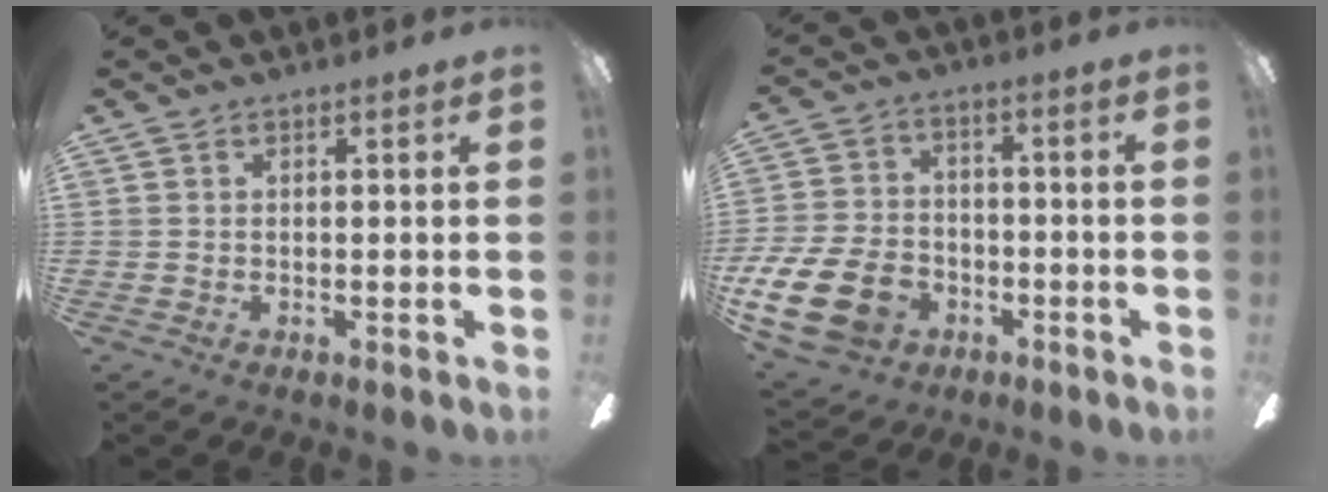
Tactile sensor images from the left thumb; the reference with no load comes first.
{"total": 16.7, "force": [-6.8, 11.7, 9.7], "torque": [-0.216, 0.047, -0.116]}